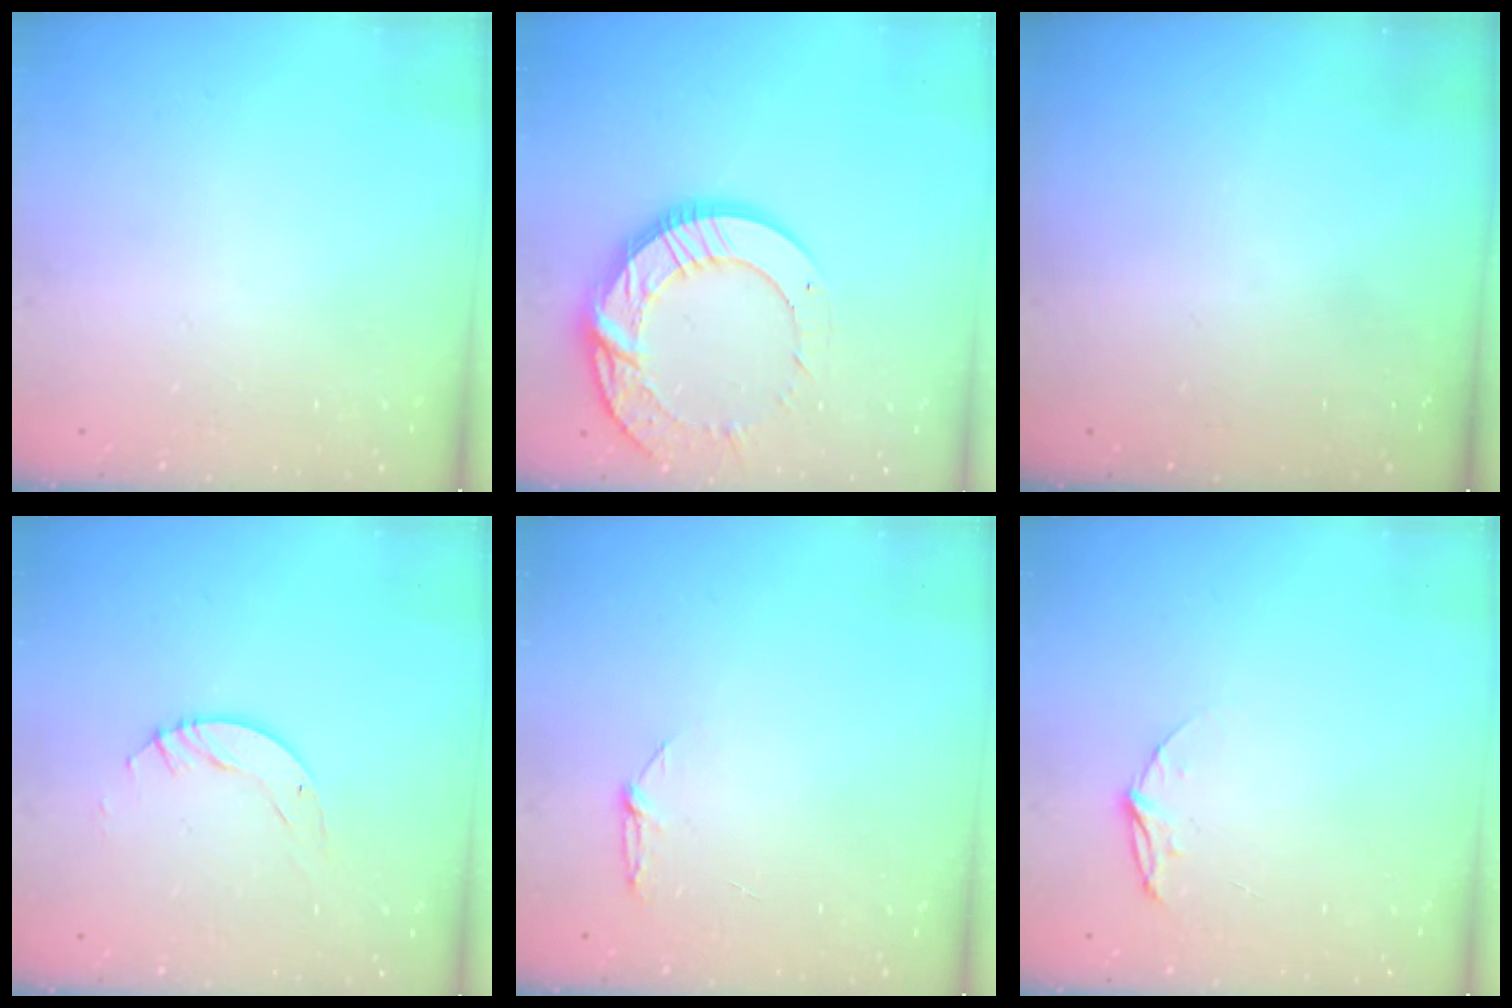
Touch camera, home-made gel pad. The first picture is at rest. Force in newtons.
{"total": 15.8, "press": 15.8, "slide": 1.3}
{"total": 0.0}
{"total": 4.0, "press": 4.0, "slide": 0.3}
{"total": 3.9, "press": 3.9, "slide": 0.5}
{"total": 4.4, "press": 4.4, "slide": 0.4}